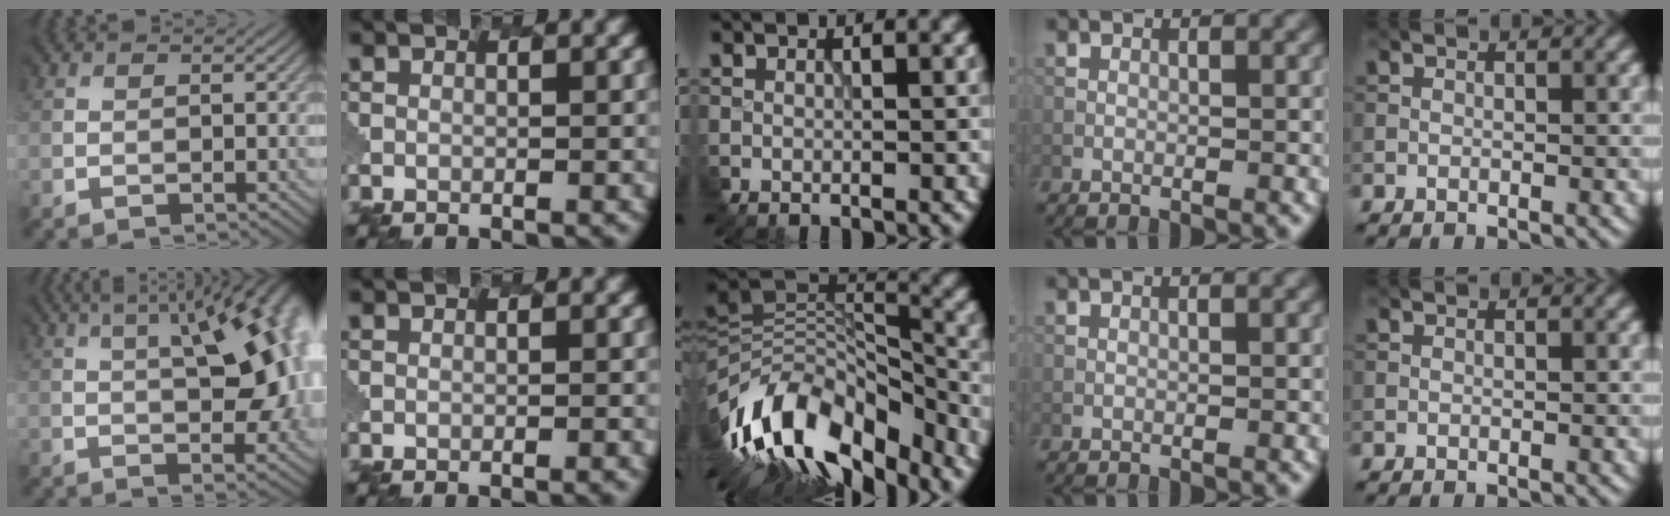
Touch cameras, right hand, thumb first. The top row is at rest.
{"thumb": {"total": 13.8, "force": [2.7, 5.1, 12.5], "torque": [-0.167, 0.034, 0.041]}, "index": {"total": 0.8, "force": [-0.4, 0.2, 0.6], "torque": [-0.003, 0.004, -0.010]}, "middle": {"total": 13.7, "force": [-7.9, 6.5, 9.1], "torque": [-0.177, 0.024, -0.143]}}